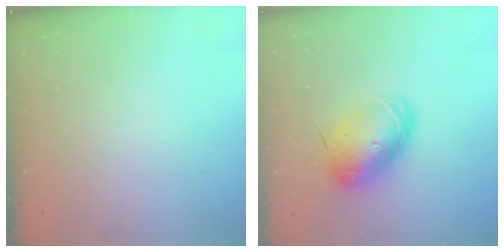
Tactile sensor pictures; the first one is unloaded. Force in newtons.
{"total": 10.8, "press": 10.6, "slide": 2.1}